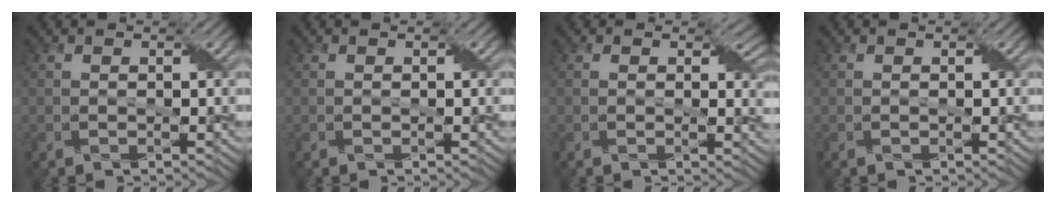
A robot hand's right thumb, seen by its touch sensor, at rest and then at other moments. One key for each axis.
{"total": 0.0}
{"total": 3.4, "fx": 1.1, "fy": 2.0, "fz": 2.4, "tx": -0.031, "ty": -0.008, "tz": 0.016}
{"total": 0.0}